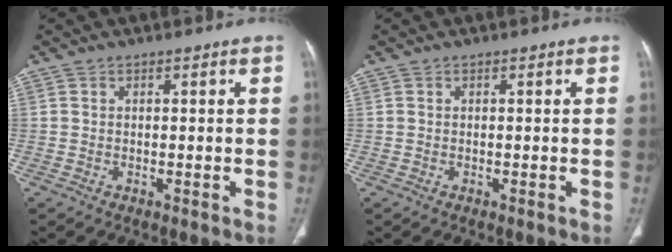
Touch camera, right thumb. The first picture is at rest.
{"total": 0.0}